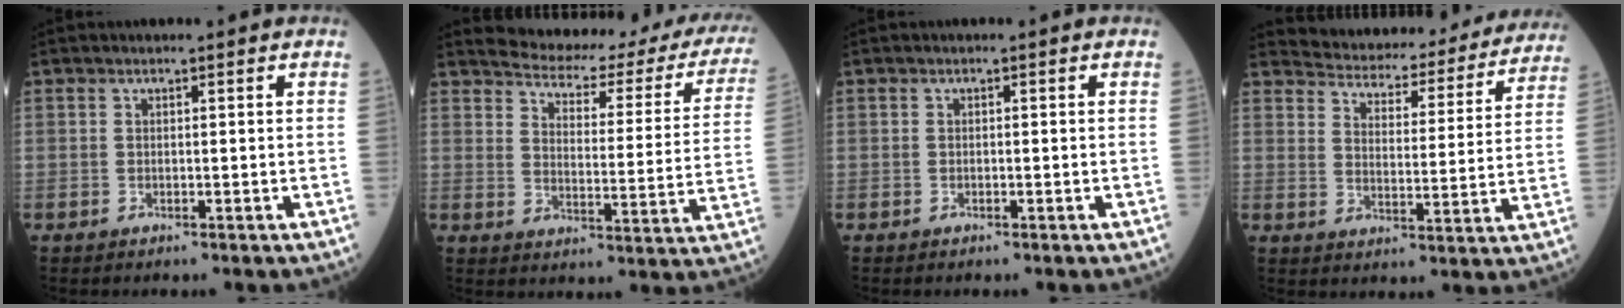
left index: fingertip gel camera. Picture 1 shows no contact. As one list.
[{"total": 22.9, "force": [20.8, 5.1, 8.1], "torque": [-0.096, -0.057, 0.235]}, {"total": 0.0}, {"total": 21.9, "force": [20.6, 5.2, 5.5], "torque": [-0.065, -0.036, 0.247]}]